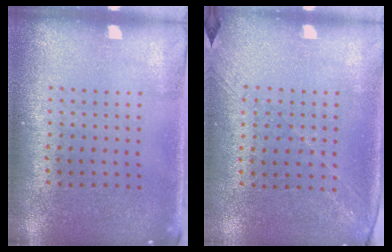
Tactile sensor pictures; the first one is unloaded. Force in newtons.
{"total": 1.2, "press": 1.1, "slide": 0.6}